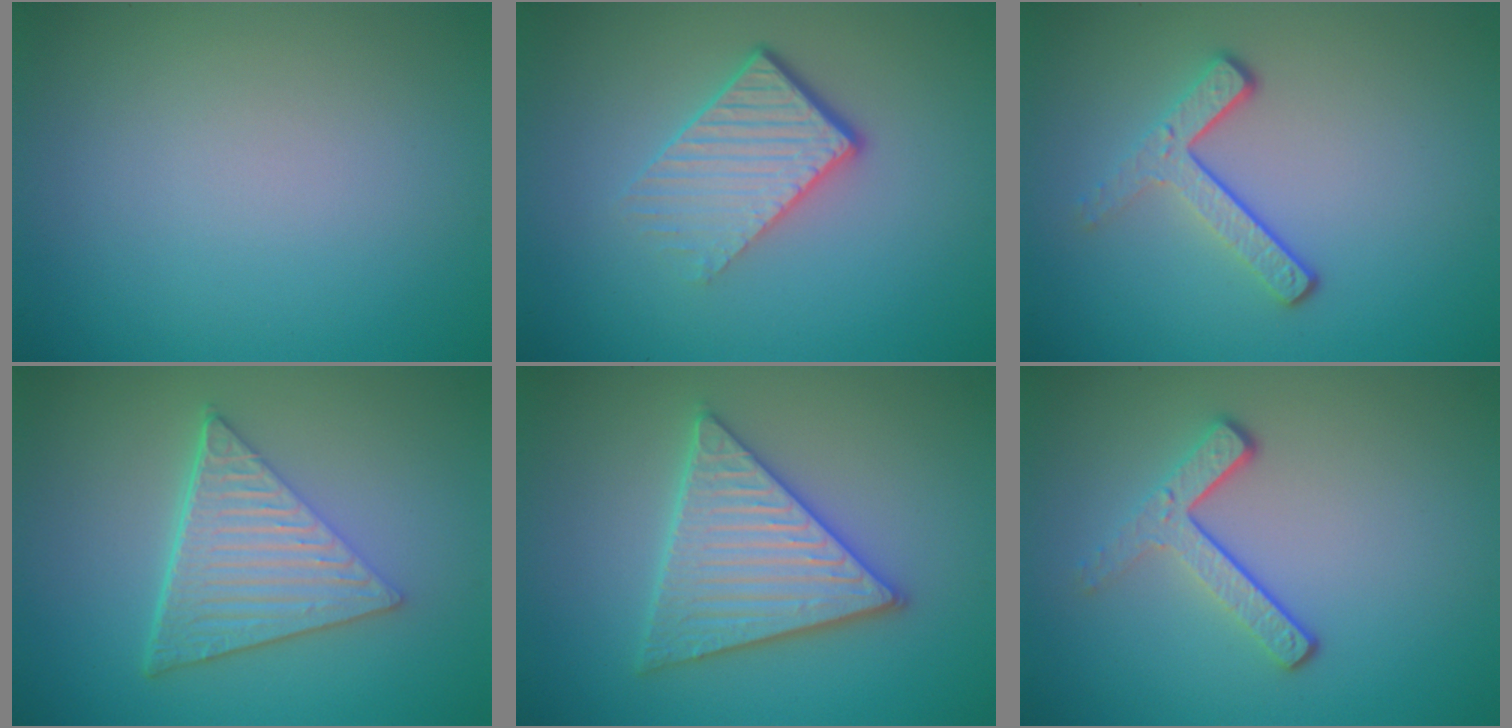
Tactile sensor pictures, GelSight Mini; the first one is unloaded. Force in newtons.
{"total": 4.7, "press": 2.9, "slide": 3.8}
{"total": 3.3, "press": 2.3, "slide": 2.3}
{"total": 6.6, "press": 4.5, "slide": 4.8}
{"total": 5.6, "press": 5.5, "slide": 0.7}
{"total": 3.3, "press": 2.3, "slide": 2.3}